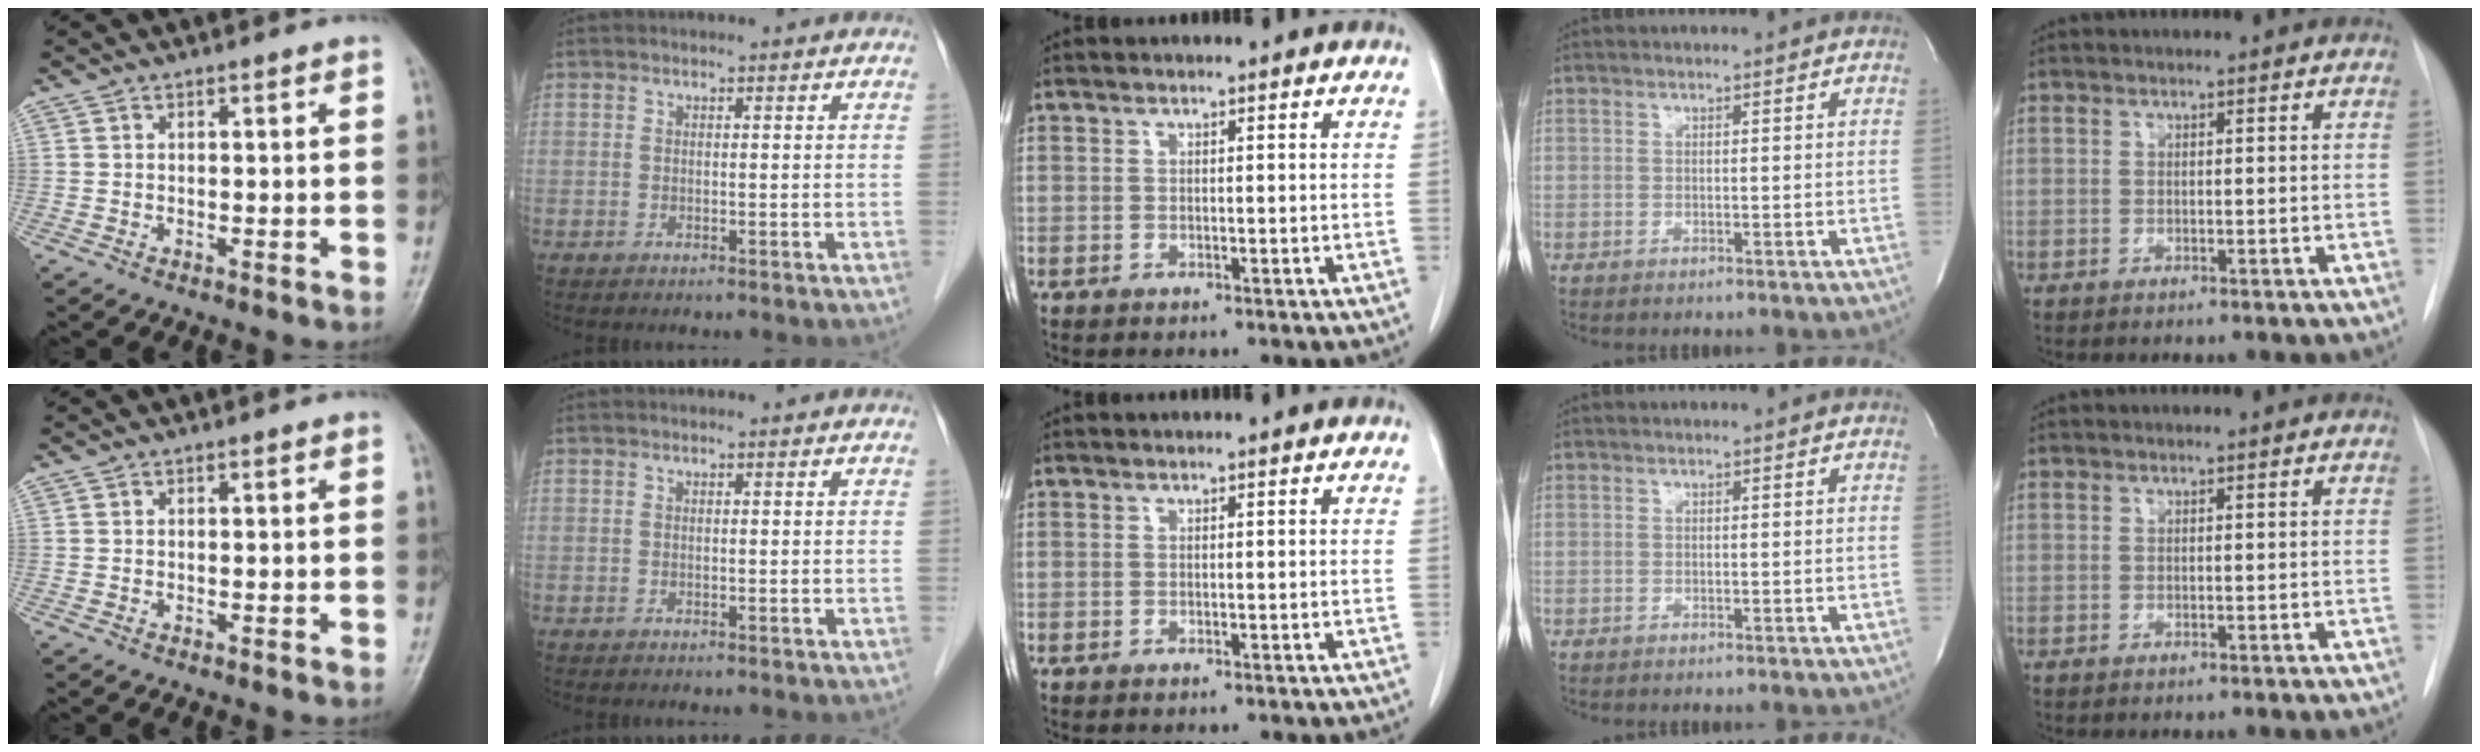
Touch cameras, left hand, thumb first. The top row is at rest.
{}